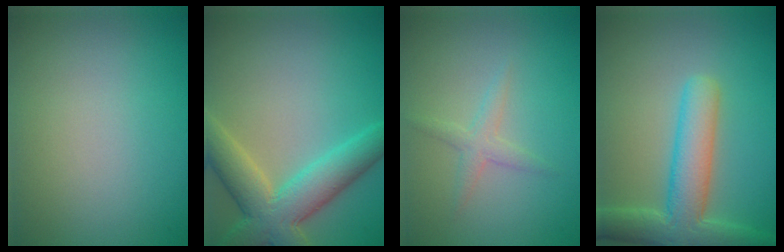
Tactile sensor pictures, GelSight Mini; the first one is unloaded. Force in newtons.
{"total": 7.1, "press": 7.1, "slide": 0.6}
{"total": 1.6, "press": 1.6, "slide": 0.0}
{"total": 6.7, "press": 6.7, "slide": 0.6}